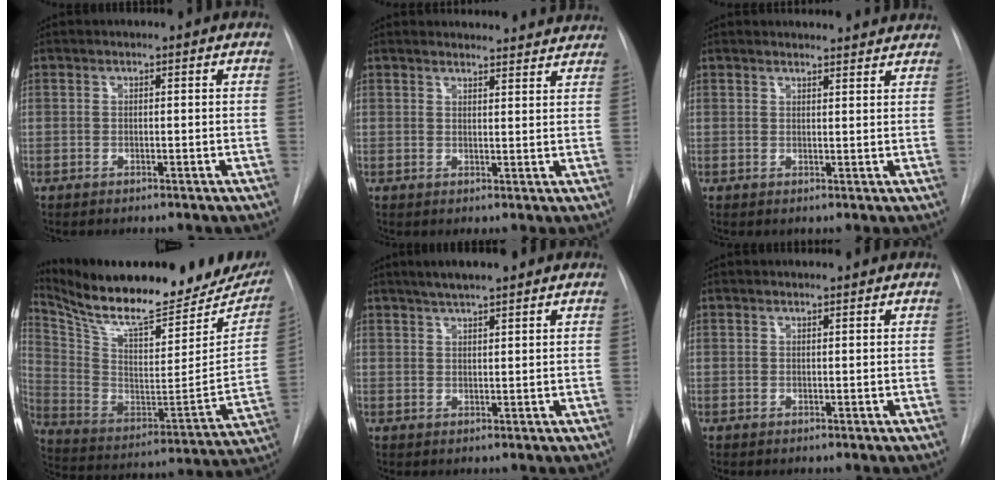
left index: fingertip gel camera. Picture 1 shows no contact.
{"total": 14.0, "force": [13.6, 2.6, 2.1], "torque": [-0.003, -0.003, 0.143]}
{"total": 9.8, "force": [9.5, 1.7, 1.6], "torque": [-0.003, 0.011, 0.093]}
{"total": 27.8, "force": [23.3, 6.9, 13.5], "torque": [-0.232, -0.038, 0.340]}
{"total": 5.4, "force": [4.3, 0.6, 3.3], "torque": [-0.054, 0.020, 0.071]}
{"total": 1.8, "force": [1.8, 0.2, 0.2], "torque": [-0.012, 0.015, 0.024]}